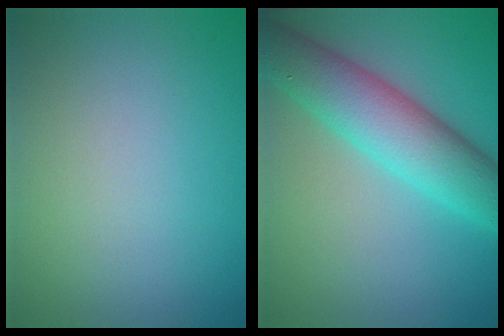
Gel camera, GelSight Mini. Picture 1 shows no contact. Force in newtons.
{"total": 7.4, "press": 7.4, "slide": 0.3}